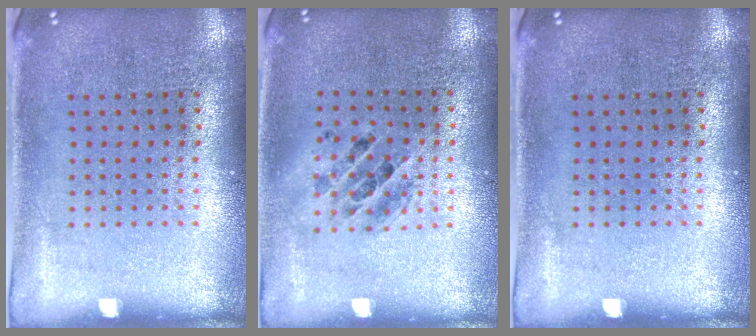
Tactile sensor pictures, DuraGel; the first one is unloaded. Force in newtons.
{"total": 1.3, "press": 1.1, "slide": 0.5}
{"total": 0.0}